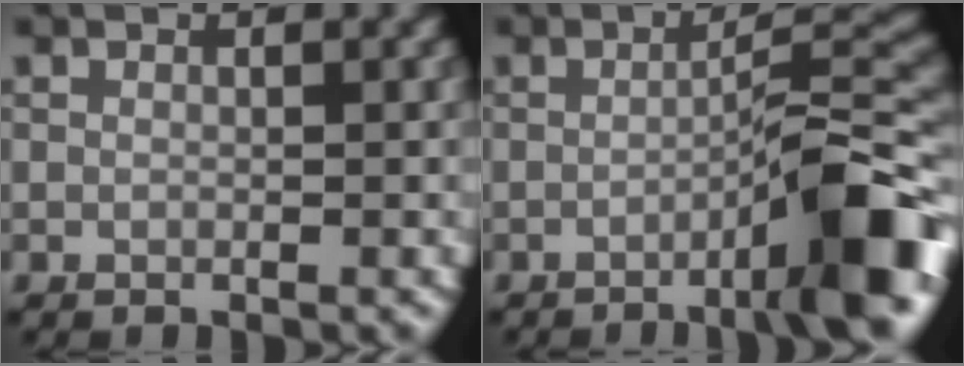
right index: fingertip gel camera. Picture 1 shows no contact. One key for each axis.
{"total": 8.7, "fx": -4.0, "fy": 1.2, "fz": 7.6, "tx": -0.095, "ty": 0.022, "tz": -0.069}